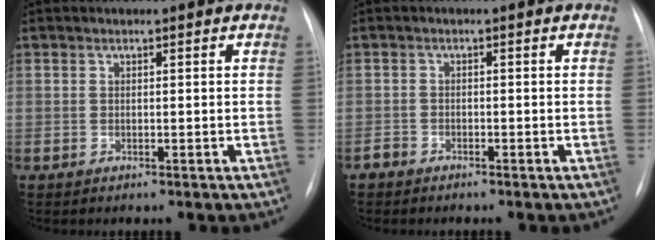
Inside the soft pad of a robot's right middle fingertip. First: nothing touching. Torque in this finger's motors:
{"motor_torque": [-0.05, 0.04, 0.00, 0.01]}